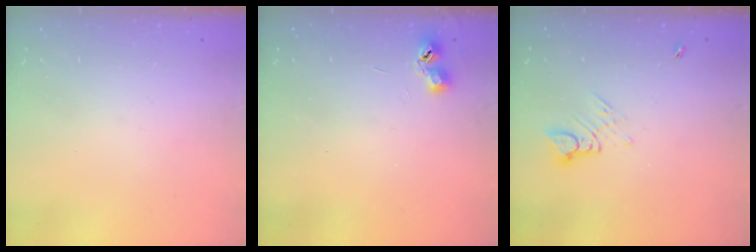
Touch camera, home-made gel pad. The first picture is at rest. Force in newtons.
{"total": 5.7, "press": 5.6, "slide": 0.9}
{"total": 3.5, "press": 3.5, "slide": 0.4}